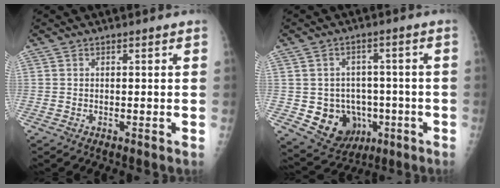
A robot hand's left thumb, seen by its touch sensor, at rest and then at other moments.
{"total": 11.6, "force": [-2.8, 10.0, 5.1], "torque": [-0.052, 0.016, -0.025]}